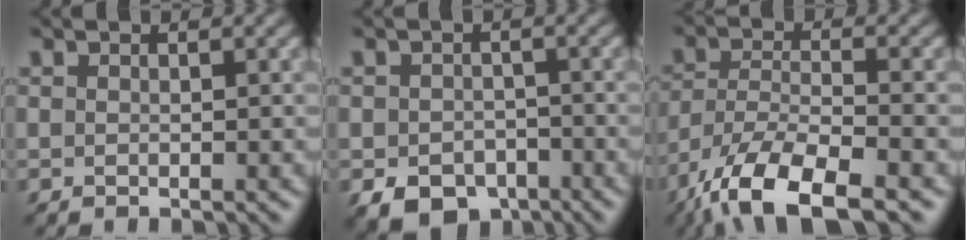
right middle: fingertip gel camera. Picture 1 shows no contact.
{"total": 5.0, "force": [-2.9, 3.4, 2.3], "torque": [-0.042, -0.013, -0.045]}
{"total": 10.4, "force": [-7.3, 3.5, 6.5], "torque": [-0.136, -0.018, -0.142]}